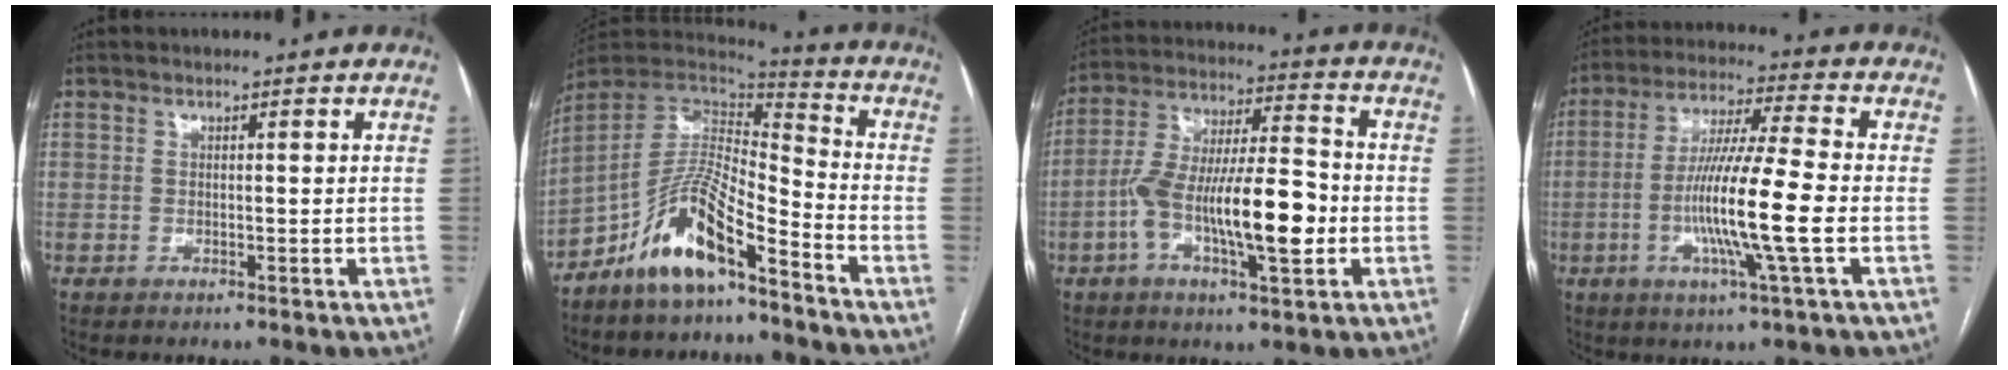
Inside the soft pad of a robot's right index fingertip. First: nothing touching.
{"total": 12.0, "force": [-8.3, 2.5, 8.3], "torque": [-0.162, 0.017, -0.152]}
{"total": 16.0, "force": [-3.7, 3.6, 15.1], "torque": [-0.278, 0.014, -0.062]}
{"total": 13.2, "force": [-2.8, -0.5, 12.9], "torque": [-0.245, -0.009, -0.059]}